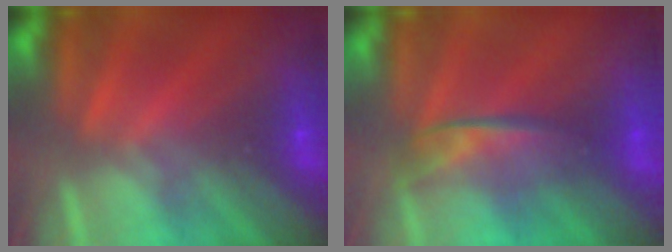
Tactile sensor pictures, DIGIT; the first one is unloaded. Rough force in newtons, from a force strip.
{"total": 2.1}